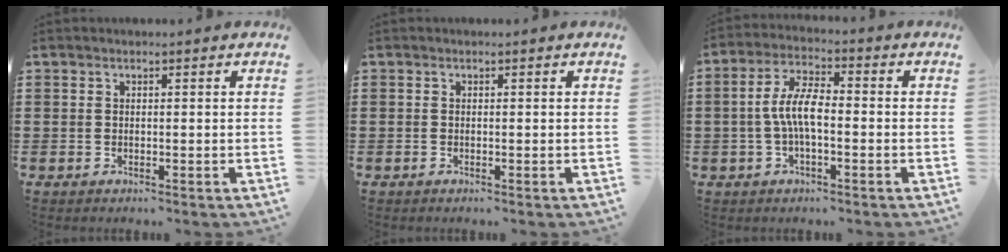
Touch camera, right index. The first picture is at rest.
{"total": 0.0}
{"total": 6.6, "force": [-0.9, 2.2, 6.1], "torque": [-0.137, -0.004, -0.023]}